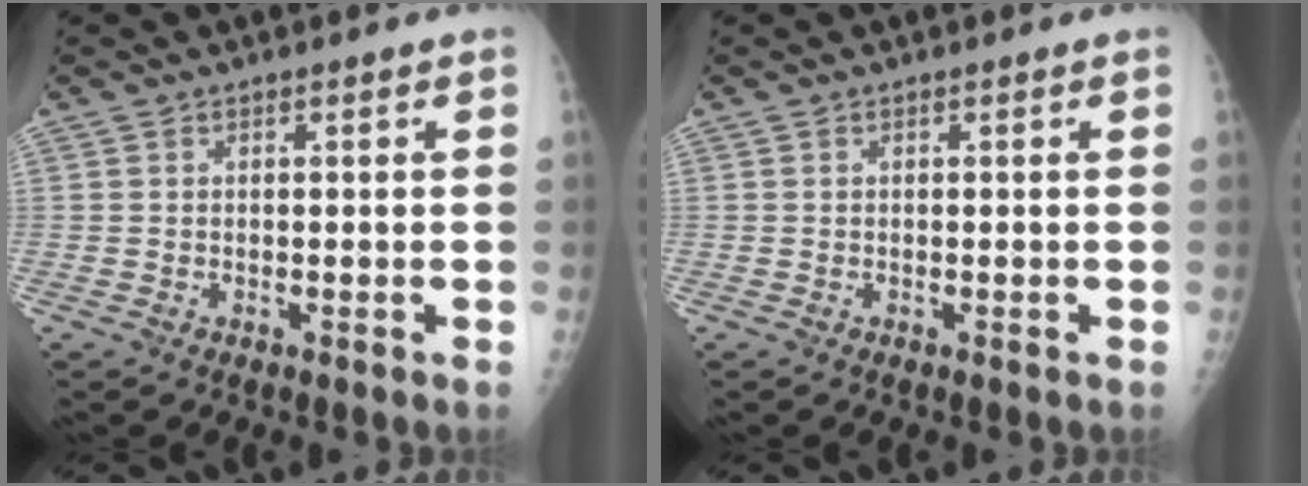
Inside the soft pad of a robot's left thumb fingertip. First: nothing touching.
{"total": 0.0}